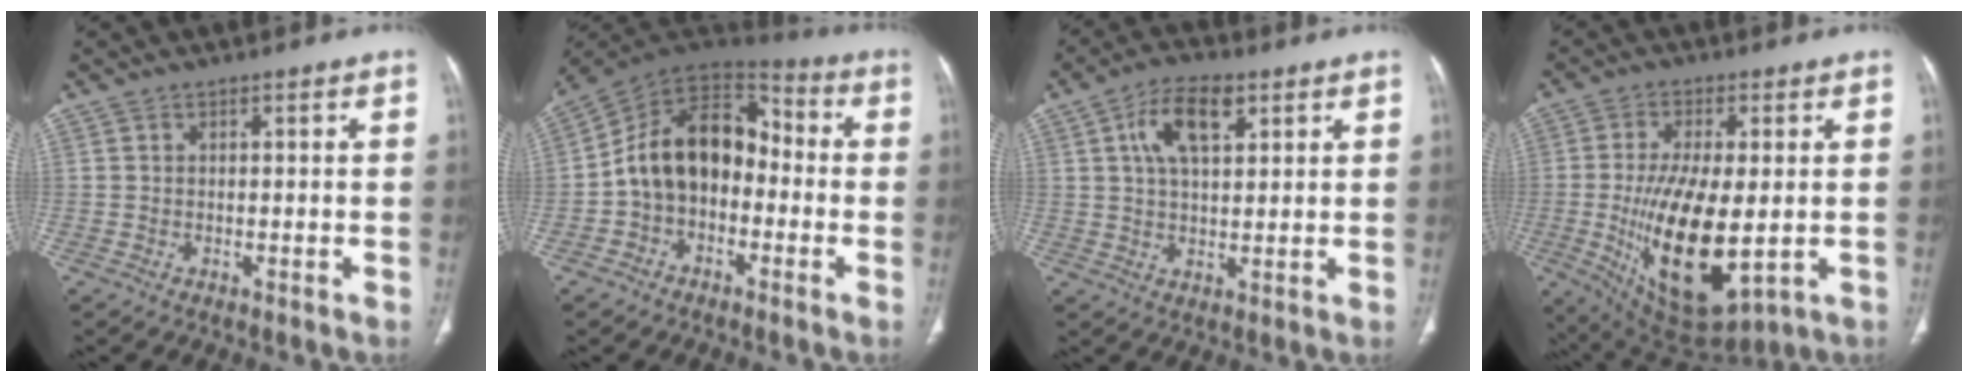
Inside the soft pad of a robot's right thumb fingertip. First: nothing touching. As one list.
[{"total": 14.8, "force": [-2.2, 10.5, 10.2], "torque": [-0.144, 0.059, -0.052]}, {"total": 9.0, "force": [3.7, 4.5, 6.9], "torque": [-0.116, 0.000, 0.063]}, {"total": 18.1, "force": [-2.4, 7.6, 16.3], "torque": [-0.295, -0.025, -0.017]}]